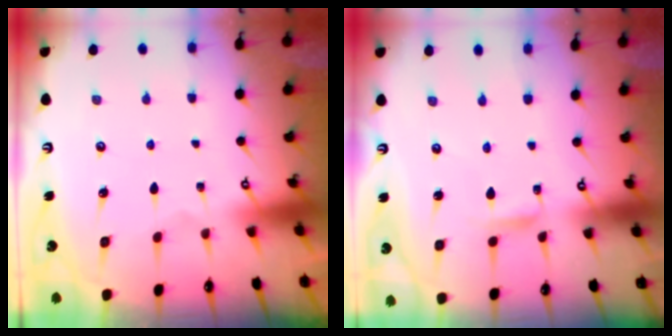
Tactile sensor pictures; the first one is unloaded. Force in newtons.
{"total": 1.6, "press": 1.6, "slide": 0.2}